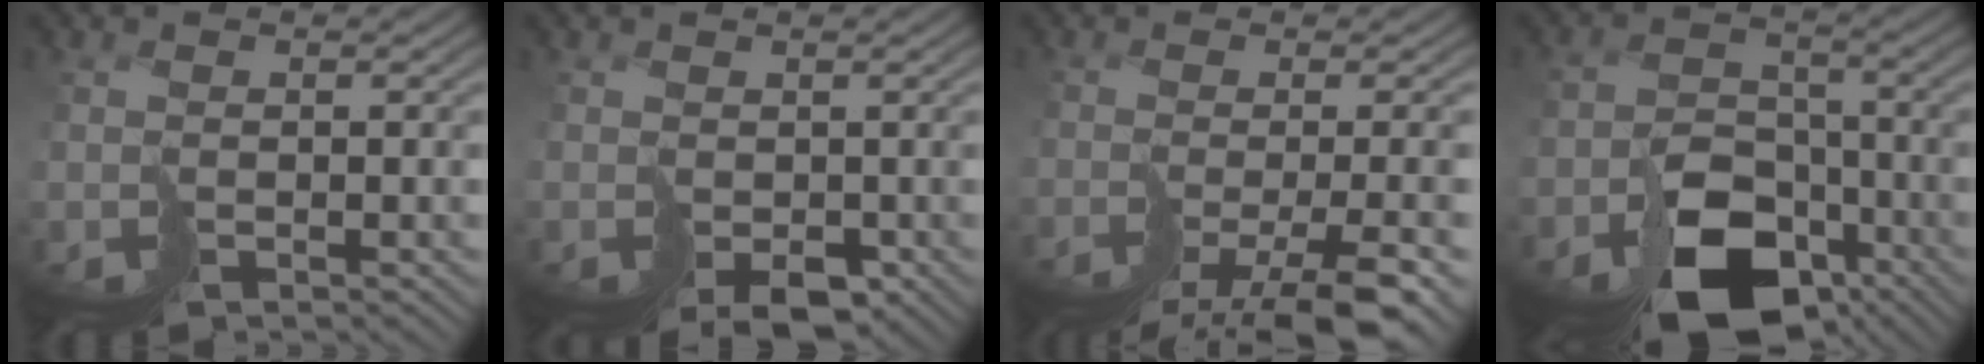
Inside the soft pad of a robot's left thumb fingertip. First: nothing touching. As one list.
[{"total": 3.1, "force": [-1.2, 2.2, 1.8], "torque": [-0.030, -0.007, -0.010]}, {"total": 8.7, "force": [-5.6, 1.3, 6.5], "torque": [-0.088, -0.012, -0.068]}, {"total": 10.3, "force": [-6.4, 6.3, 5.1], "torque": [-0.076, -0.012, -0.109]}]